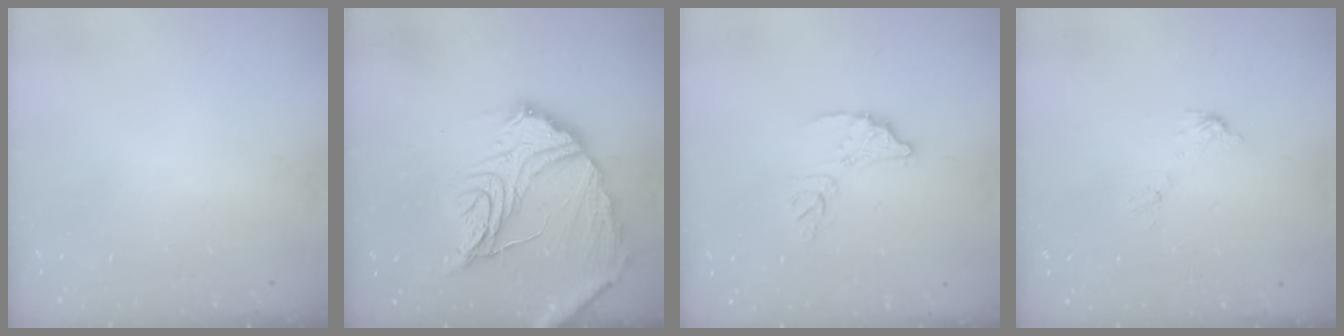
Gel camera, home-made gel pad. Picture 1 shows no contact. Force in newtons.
{"total": 20.3, "press": 20.2, "slide": 2.1}
{"total": 9.1, "press": 9.1, "slide": 0.7}
{"total": 5.7, "press": 5.7, "slide": 0.4}